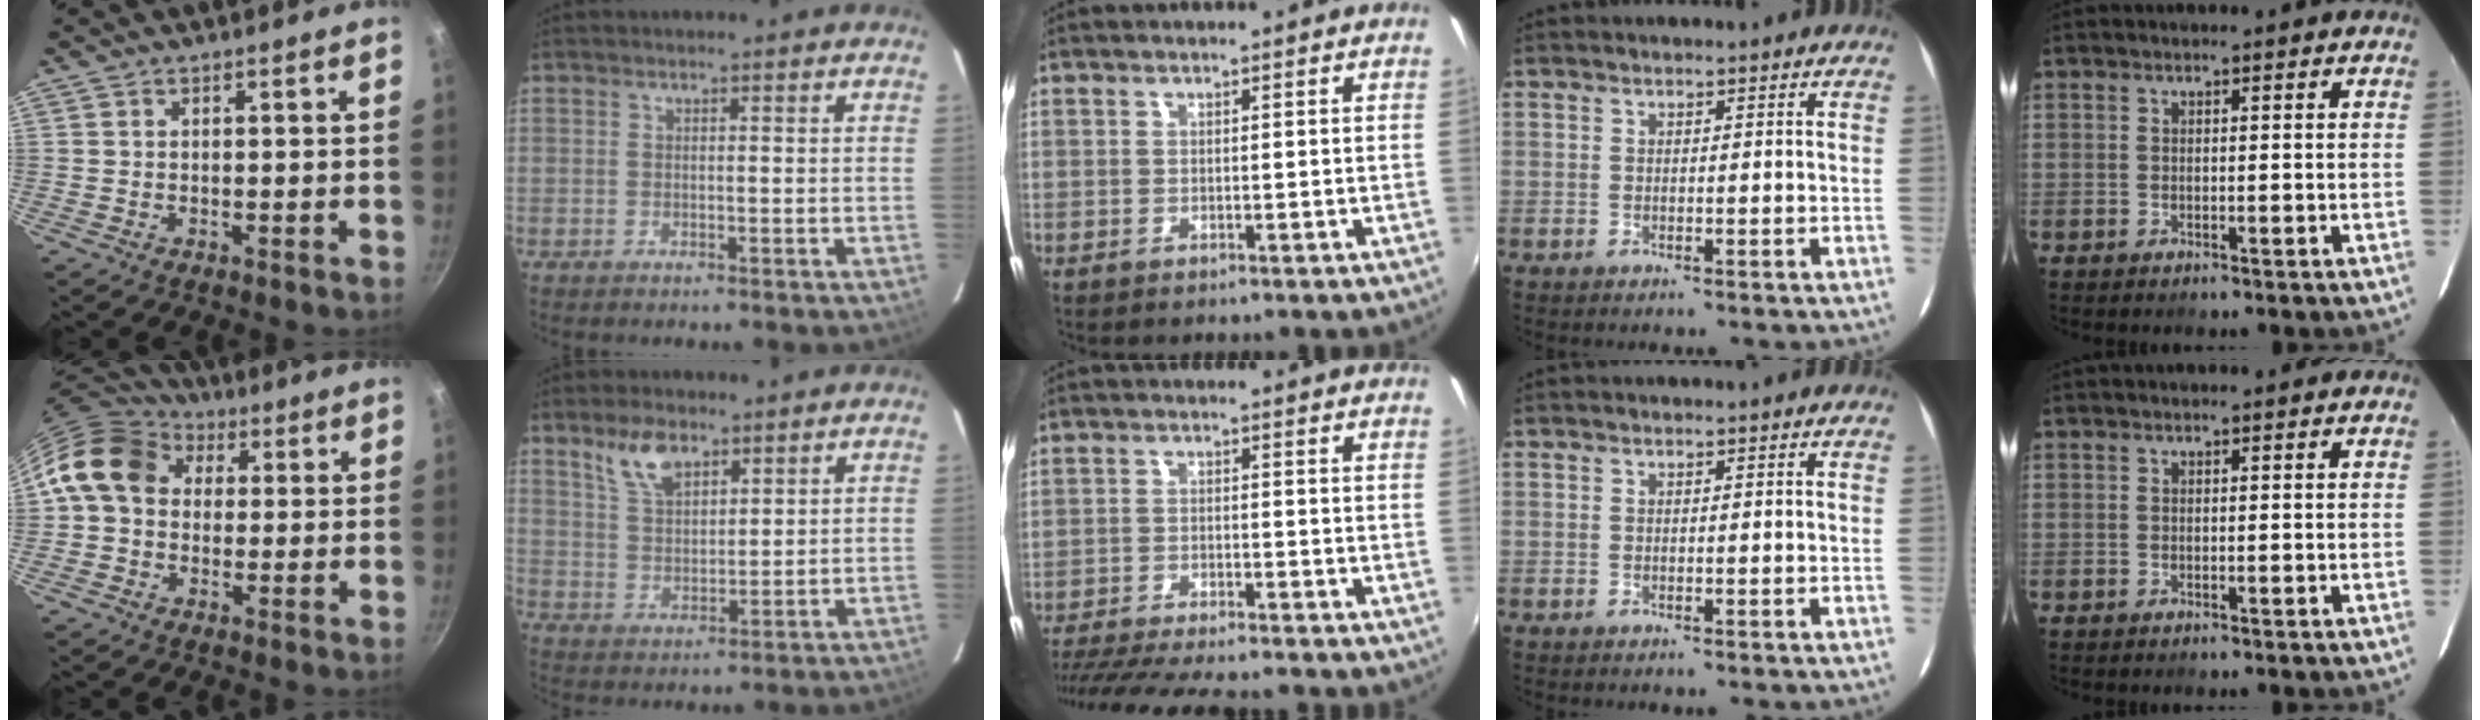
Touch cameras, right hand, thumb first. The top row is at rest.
{"thumb": {"total": 13.0, "force": [2.6, 10.4, 7.3], "torque": [-0.104, 0.025, 0.027]}, "index": {"total": 7.5, "force": [4.9, 3.5, 4.4], "torque": [-0.079, 0.009, 0.099]}, "middle": {"total": 15.1, "force": [-13.3, 1.8, 7.1], "torque": [-0.150, -0.027, -0.210]}}